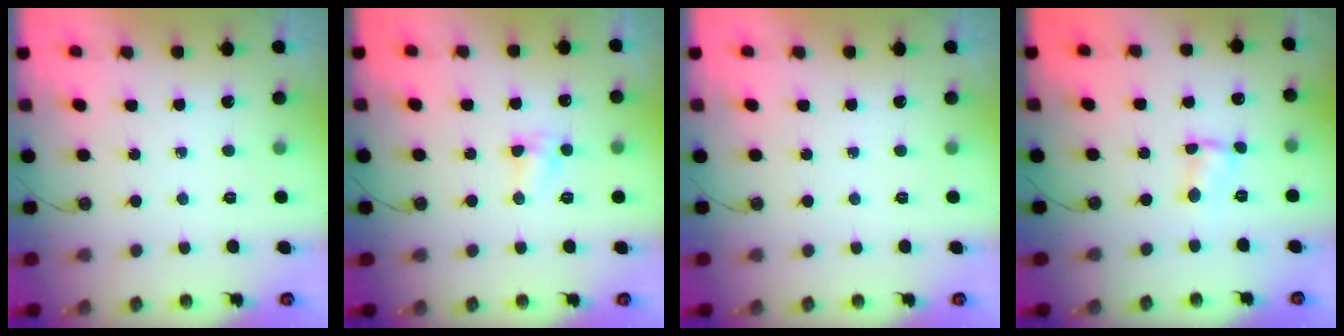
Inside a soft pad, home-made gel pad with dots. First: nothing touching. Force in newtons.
{"total": 5.8, "press": 5.8, "slide": 0.4}
{"total": 0.0}
{"total": 1.8, "press": 1.8, "slide": 0.3}